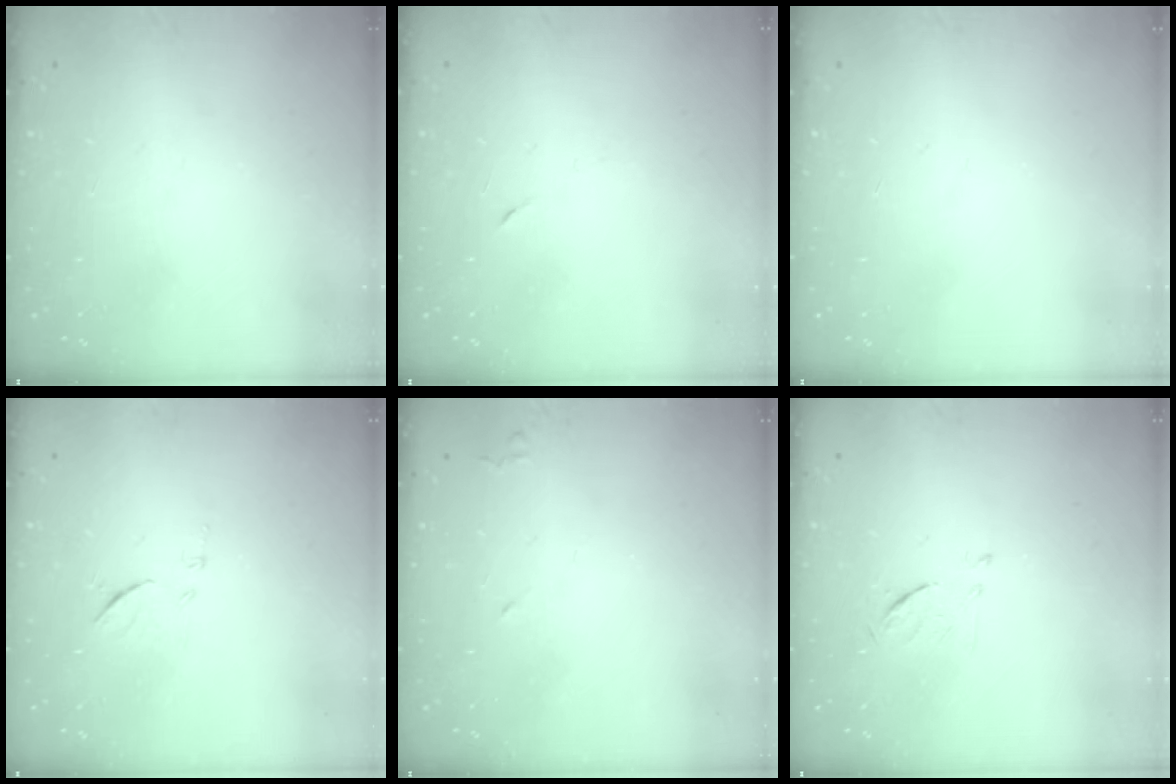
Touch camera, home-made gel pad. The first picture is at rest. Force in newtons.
{"total": 3.3, "press": 3.0, "slide": 1.4}
{"total": 0.0}
{"total": 8.2, "press": 8.2, "slide": 0.2}
{"total": 4.0, "press": 3.9, "slide": 0.7}
{"total": 6.3, "press": 6.2, "slide": 1.0}